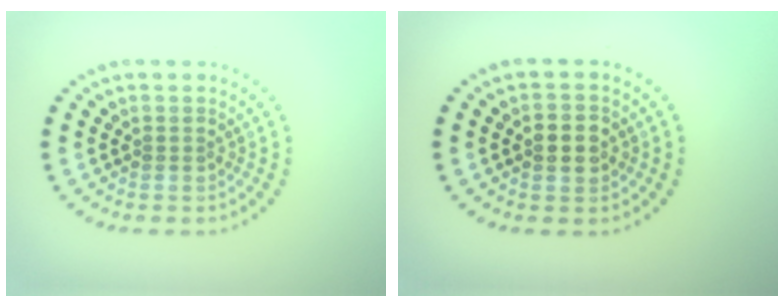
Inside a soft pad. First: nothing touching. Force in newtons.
{"total": 2.2, "press": 2.2, "slide": 0.2}